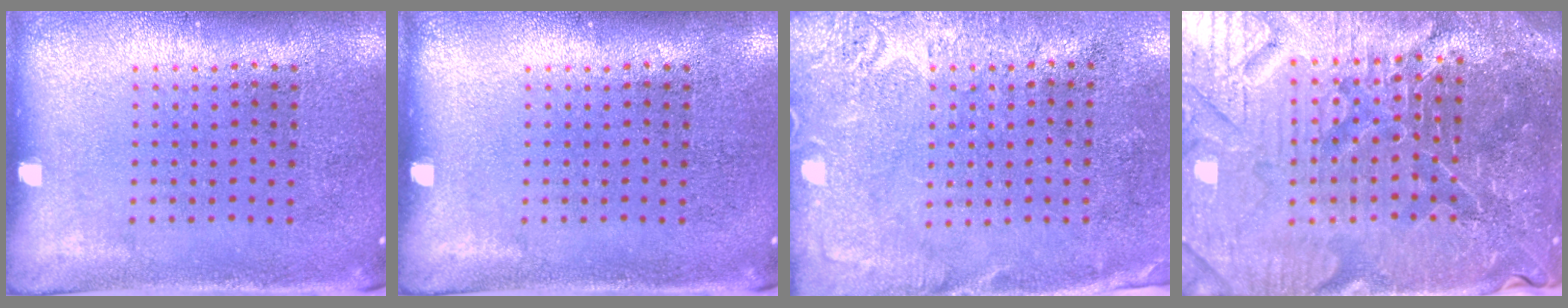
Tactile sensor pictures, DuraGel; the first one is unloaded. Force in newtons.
{"total": 0.0}
{"total": 2.6, "press": 2.4, "slide": 1.1}
{"total": 6.2, "press": 5.7, "slide": 2.5}